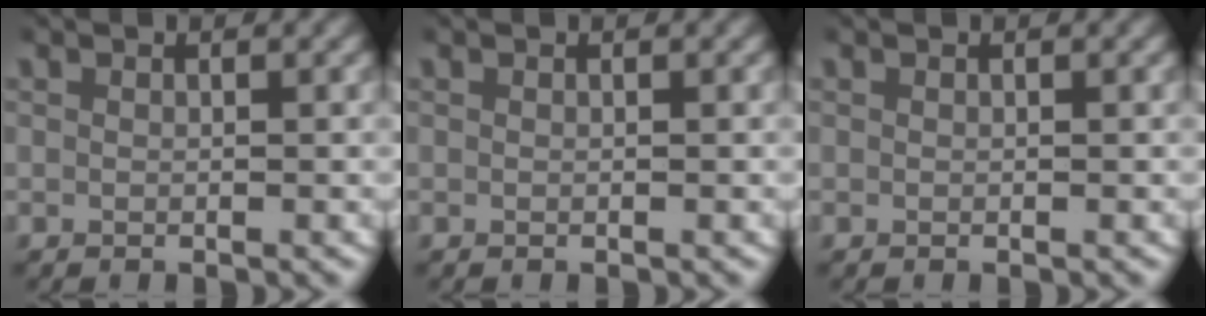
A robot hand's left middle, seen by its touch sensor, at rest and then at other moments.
{"total": 0.0}
{"total": 0.0}